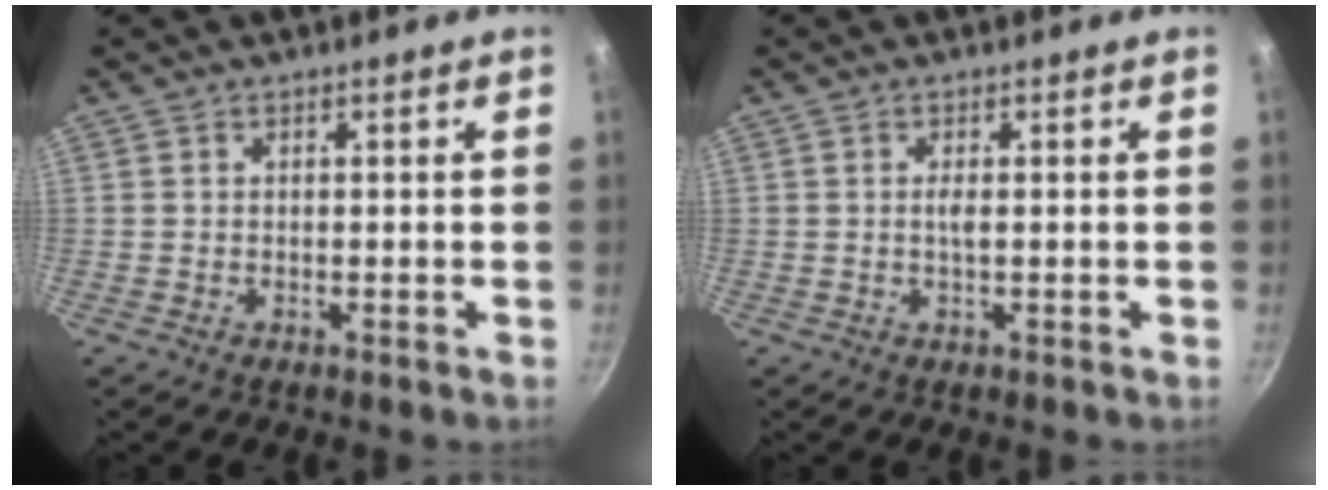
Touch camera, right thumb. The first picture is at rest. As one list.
[{"total": 1.4, "force": [0.1, 0.3, 1.3], "torque": [-0.027, -0.001, 0.001]}]